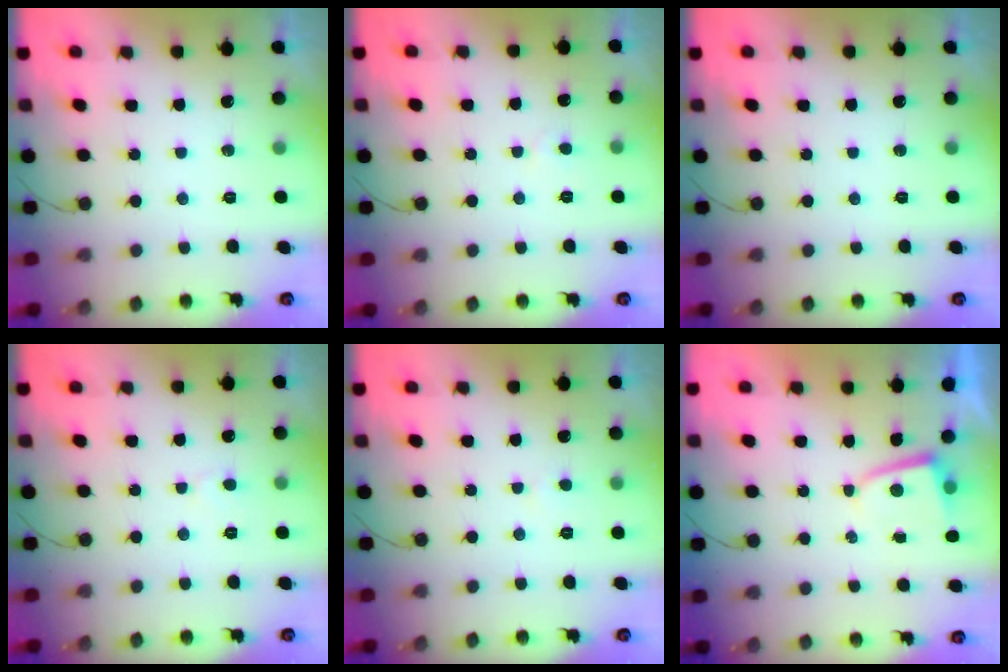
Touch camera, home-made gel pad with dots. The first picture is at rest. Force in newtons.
{"total": 2.4, "press": 2.3, "slide": 0.3}
{"total": 0.0}
{"total": 2.8, "press": 2.8, "slide": 0.3}
{"total": 1.6, "press": 1.5, "slide": 0.2}
{"total": 1.6, "press": 1.6, "slide": 0.3}